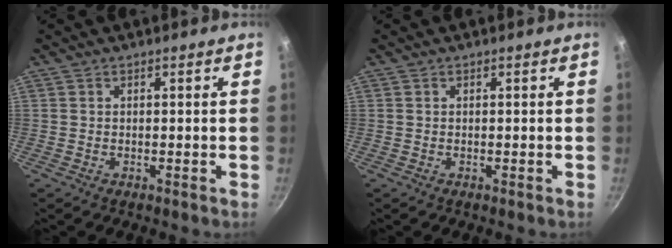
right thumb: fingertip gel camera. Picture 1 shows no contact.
{"total": 0.0}